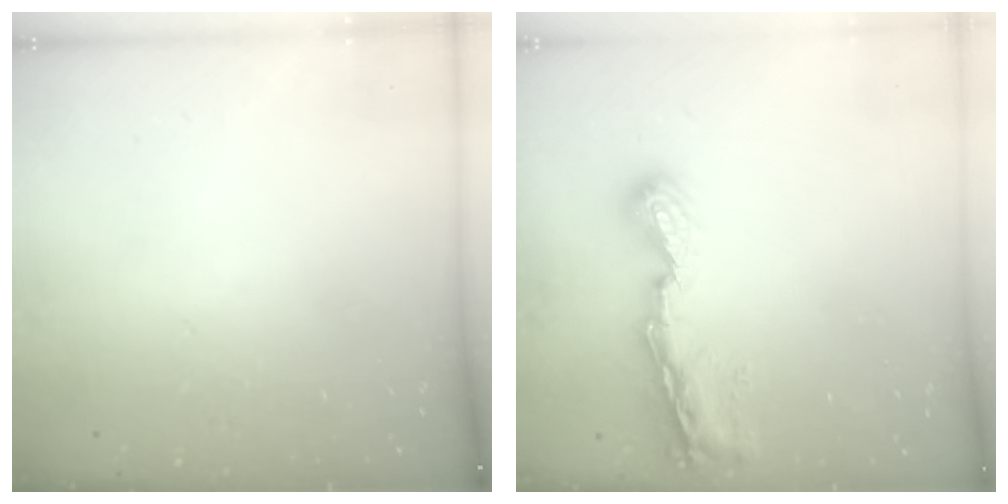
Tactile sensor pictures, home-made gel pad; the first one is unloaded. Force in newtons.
{"total": 8.4, "press": 8.4, "slide": 1.1}